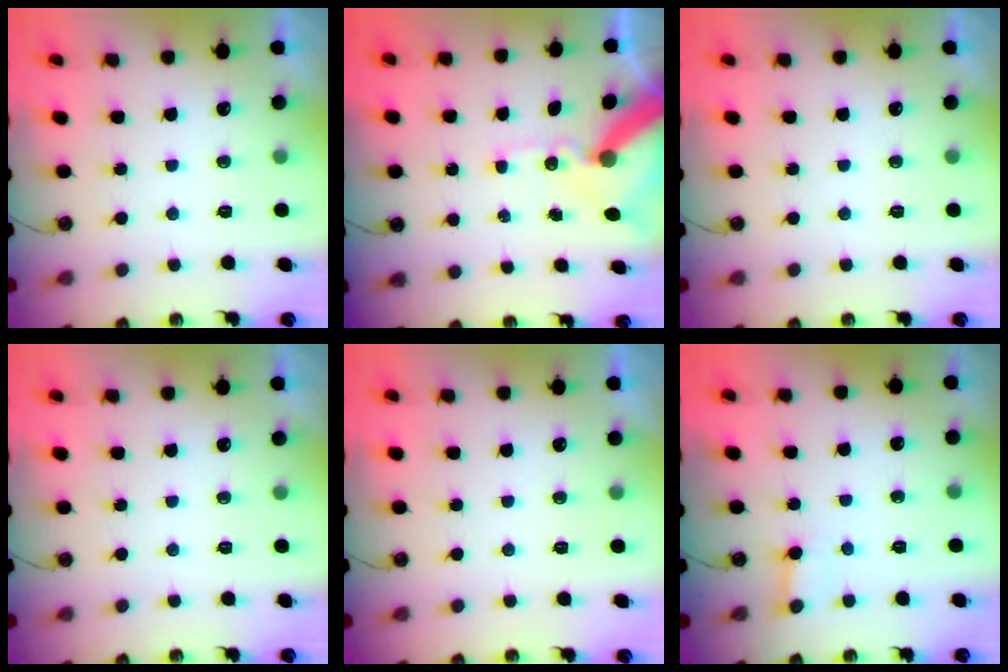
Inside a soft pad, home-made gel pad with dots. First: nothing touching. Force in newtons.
{"total": 12.7, "press": 12.5, "slide": 1.9}
{"total": 0.0}
{"total": 0.0}
{"total": 0.0}
{"total": 2.7, "press": 2.7, "slide": 0.2}